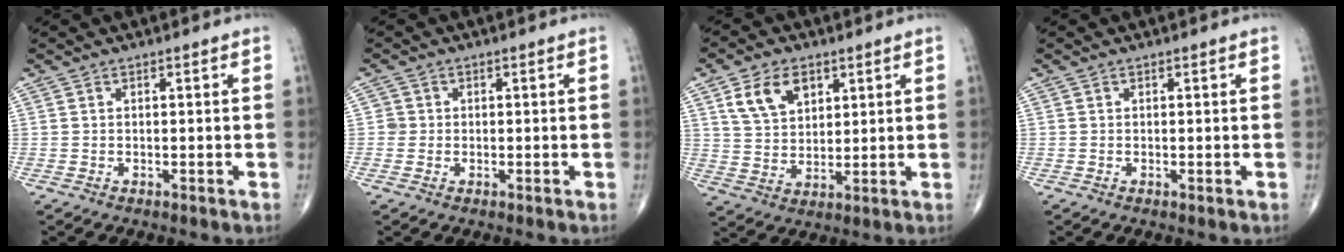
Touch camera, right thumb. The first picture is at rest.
{"total": 1.5, "force": [-0.1, 1.5, 0.1], "torque": [0.010, 0.006, -0.005]}
{"total": 9.2, "force": [4.3, 6.0, 5.4], "torque": [-0.079, -0.015, 0.085]}
{"total": 0.0}